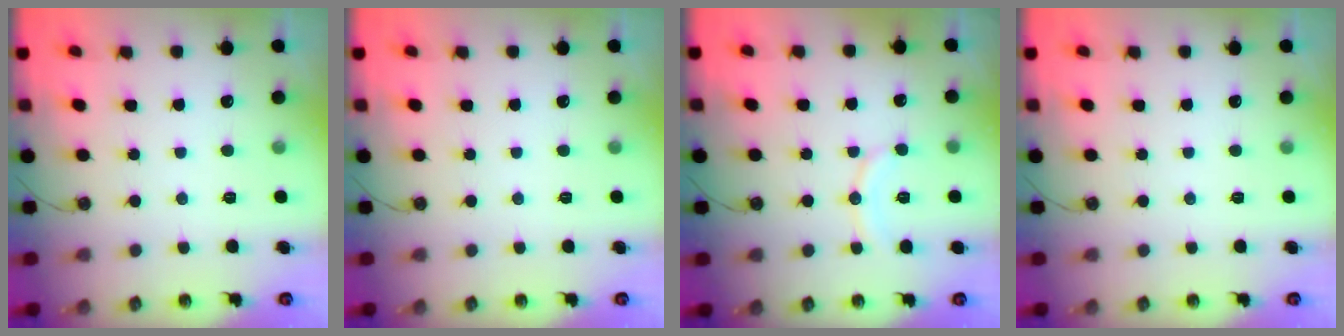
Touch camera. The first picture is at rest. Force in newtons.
{"total": 0.0}
{"total": 8.9, "press": 8.9, "slide": 1.0}
{"total": 0.0}